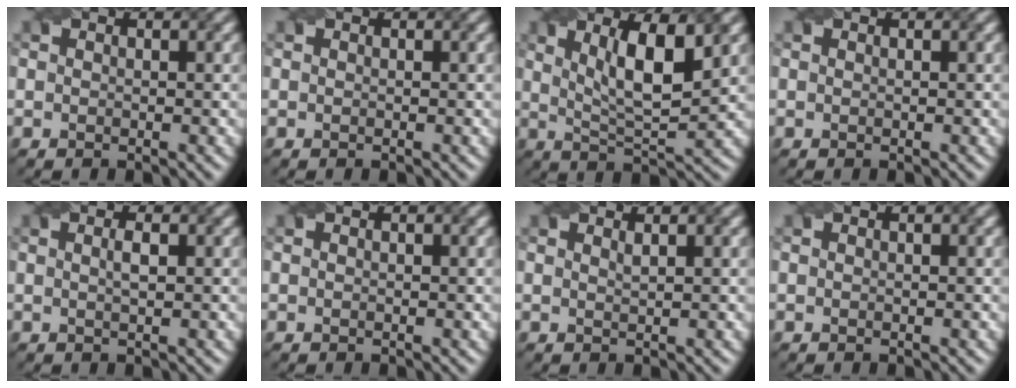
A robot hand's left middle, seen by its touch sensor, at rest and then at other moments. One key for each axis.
{"total": 0.0}
{"total": 6.8, "fx": 2.5, "fy": 1.9, "fz": 6.0, "tx": -0.093, "ty": 0.002, "tz": 0.038}
{"total": 0.0}
{"total": 1.2, "fx": 0.3, "fy": 0.3, "fz": 1.2, "tx": -0.017, "ty": 0.003, "tz": 0.005}
{"total": 0.0}
{"total": 0.6, "fx": 0.6, "fy": 0.1, "fz": 0.3, "tx": -0.004, "ty": 0.000, "tz": 0.011}
{"total": 0.0}